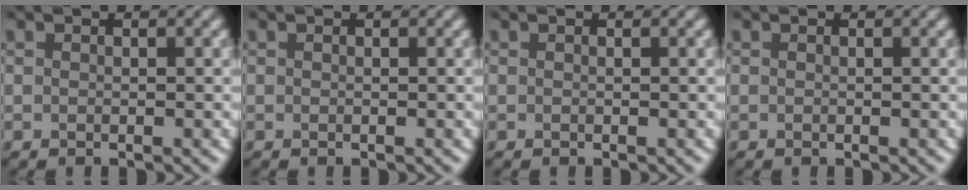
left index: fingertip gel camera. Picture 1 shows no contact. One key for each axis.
{"total": 0.0}
{"total": 0.0}
{"total": 0.0}